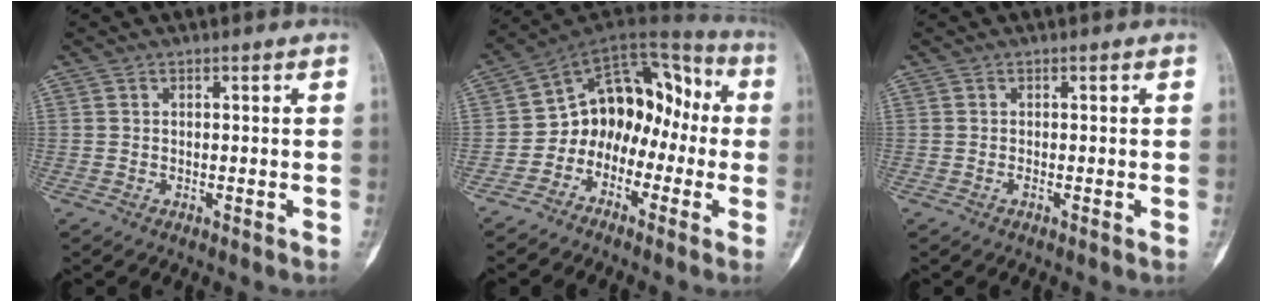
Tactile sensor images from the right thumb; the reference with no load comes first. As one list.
[{"total": 14.4, "force": [-3.3, 10.8, 9.0], "torque": [-0.080, 0.092, -0.071]}, {"total": 0.6, "force": [-0.3, 0.0, 0.5], "torque": [-0.007, -0.001, -0.006]}]